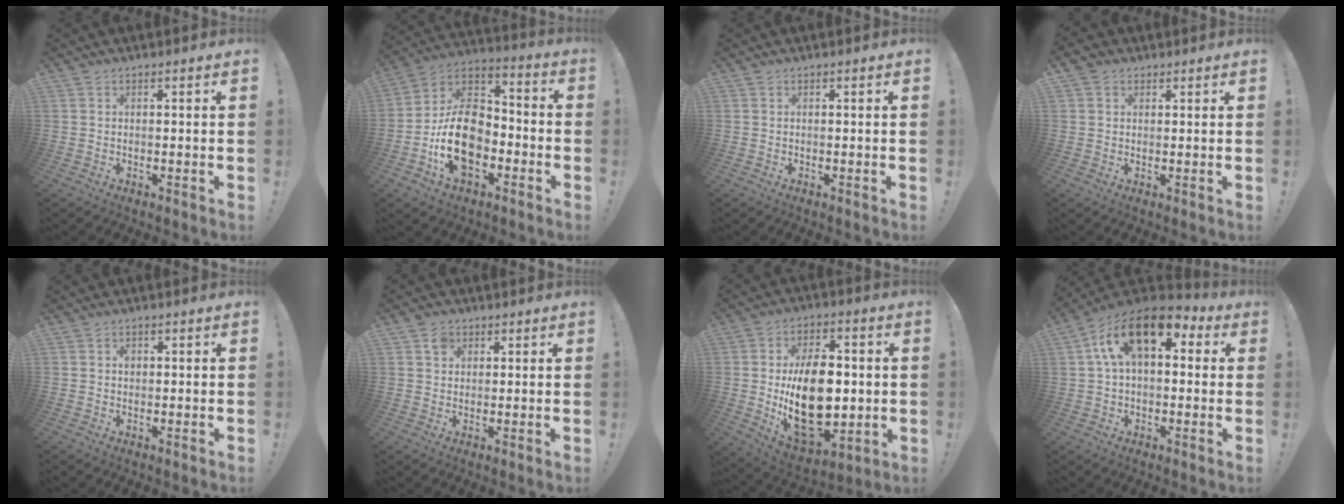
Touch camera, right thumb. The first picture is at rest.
{"total": 18.6, "force": [-6.1, 13.0, 11.9], "torque": [-0.194, 0.038, -0.095]}
{"total": 0.0}
{"total": 2.9, "force": [1.6, 2.2, 0.9], "torque": [-0.015, -0.002, 0.031]}
{"total": 0.7, "force": [0.1, 0.6, 0.3], "torque": [0.000, 0.000, -0.001]}
{"total": 3.4, "force": [2.0, 2.6, 1.0], "torque": [-0.011, -0.006, 0.034]}
{"total": 22.9, "force": [-1.1, 14.1, 18.0], "torque": [-0.310, -0.012, -0.008]}
{"total": 16.0, "force": [6.9, 8.0, 12.0], "torque": [-0.211, -0.017, 0.122]}